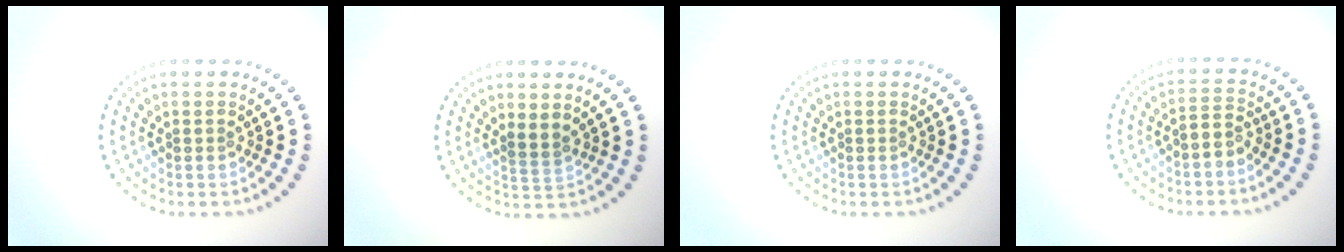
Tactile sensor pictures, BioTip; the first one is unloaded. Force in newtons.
{"total": 1.5, "press": 1.2, "slide": 1.0}
{"total": 0.0}
{"total": 1.9, "press": 1.4, "slide": 1.2}